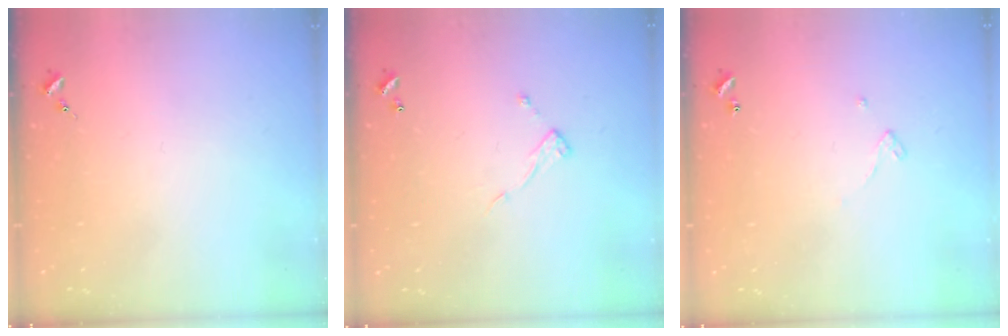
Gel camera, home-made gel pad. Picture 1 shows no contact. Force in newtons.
{"total": 7.0, "press": 7.0, "slide": 0.4}
{"total": 3.2, "press": 3.2, "slide": 0.2}